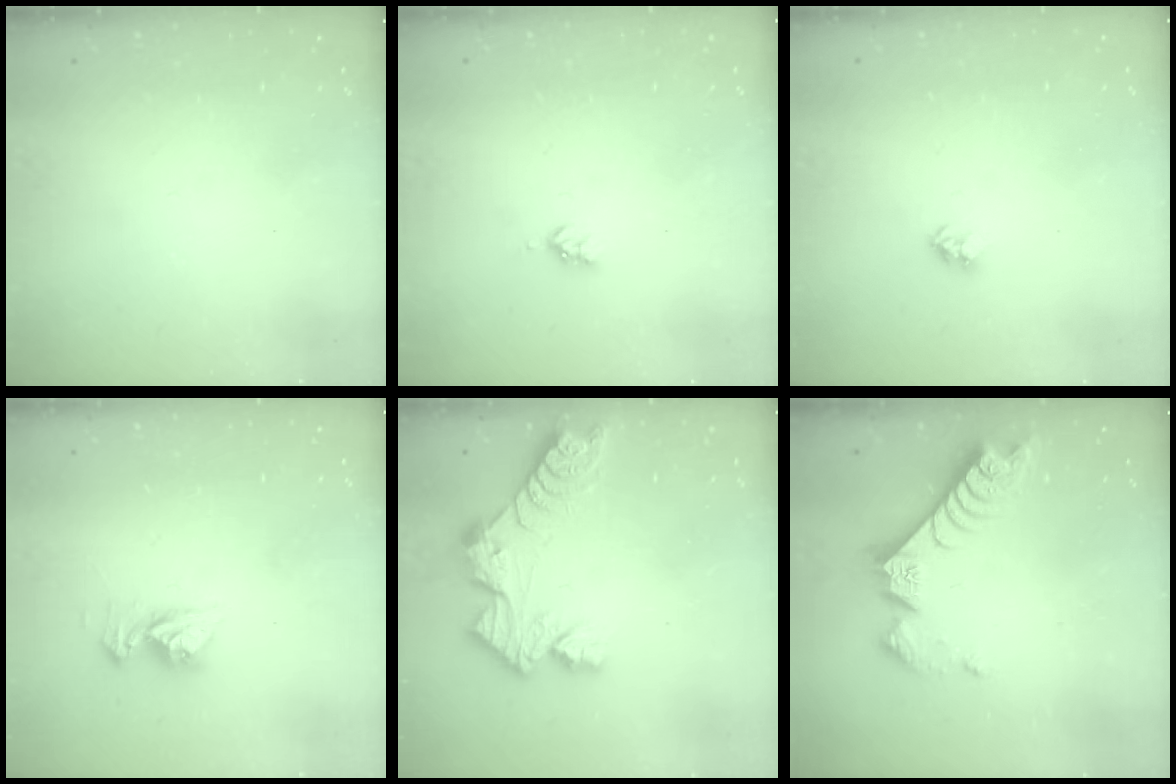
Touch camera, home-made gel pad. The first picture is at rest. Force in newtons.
{"total": 3.0, "press": 3.0, "slide": 0.4}
{"total": 2.4, "press": 2.4, "slide": 0.2}
{"total": 9.6, "press": 9.6, "slide": 1.0}
{"total": 10.3, "press": 10.3, "slide": 1.0}
{"total": 8.4, "press": 8.4, "slide": 0.3}